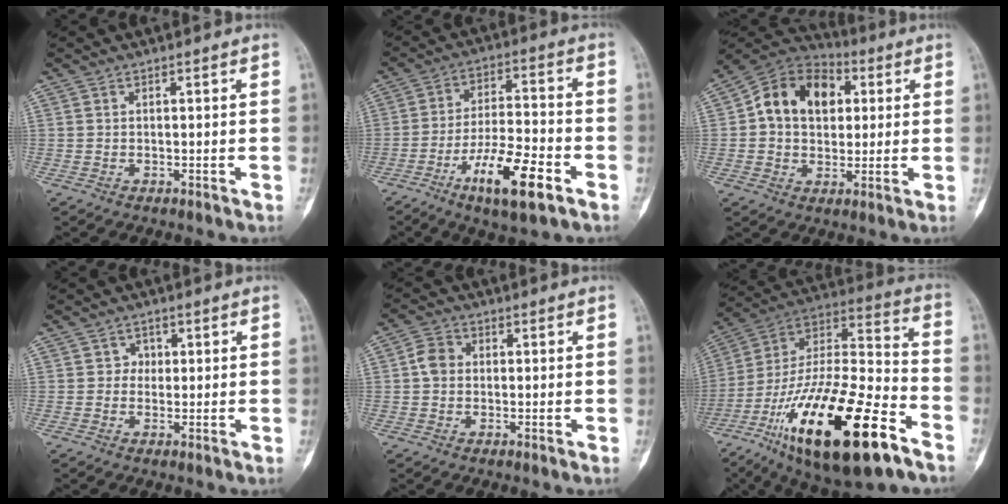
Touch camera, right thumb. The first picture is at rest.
{"total": 13.3, "force": [-6.7, 3.6, 10.9], "torque": [-0.193, 0.031, -0.113]}
{"total": 14.7, "force": [3.0, 10.9, 9.4], "torque": [-0.120, 0.017, 0.041]}
{"total": 2.1, "force": [0.4, 1.9, 0.6], "torque": [0.009, 0.004, 0.001]}
{"total": 3.9, "force": [0.2, 3.3, 2.1], "torque": [-0.032, 0.010, -0.003]}
{"total": 31.6, "force": [-16.0, 10.4, 25.2], "torque": [-0.471, 0.056, -0.270]}